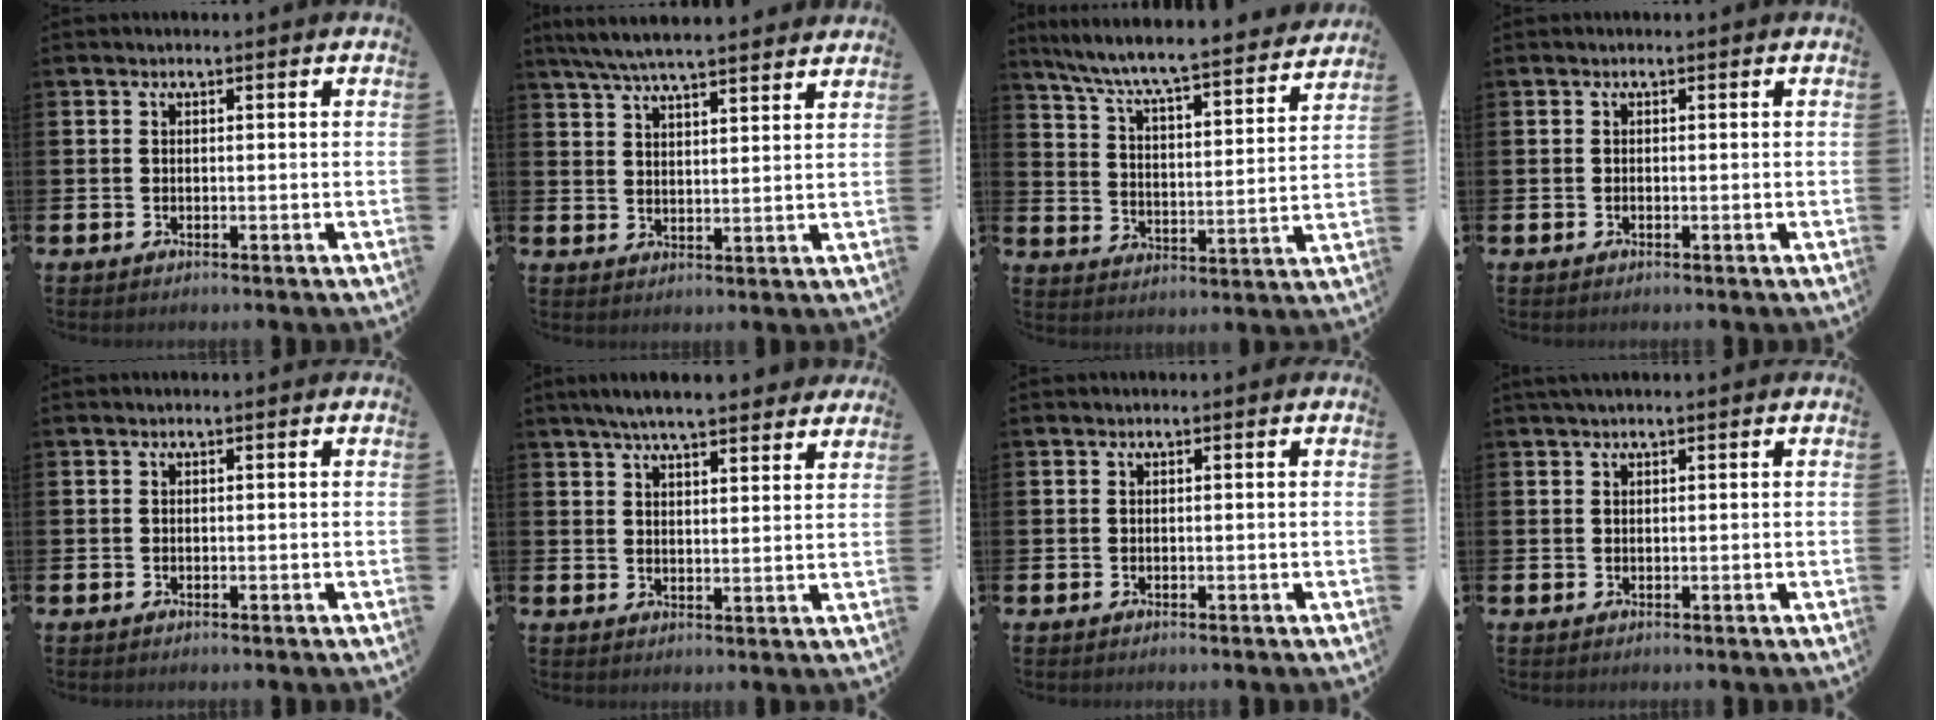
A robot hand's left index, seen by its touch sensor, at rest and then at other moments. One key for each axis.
{"total": 6.4, "fx": 6.1, "fy": 0.4, "fz": 1.9, "tx": -0.059, "ty": -0.025, "tz": 0.112}
{"total": 7.4, "fx": 7.0, "fy": 0.3, "fz": 2.6, "tx": -0.084, "ty": -0.060, "tz": 0.115}
{"total": 0.0}
{"total": 0.0}
{"total": 6.1, "fx": 5.6, "fy": 0.7, "fz": 2.1, "tx": -0.052, "ty": -0.019, "tz": 0.101}
{"total": 0.0}
{"total": 0.9, "fx": 0.8, "fy": 0.0, "fz": 0.6, "tx": -0.008, "ty": 0.001, "tz": 0.013}